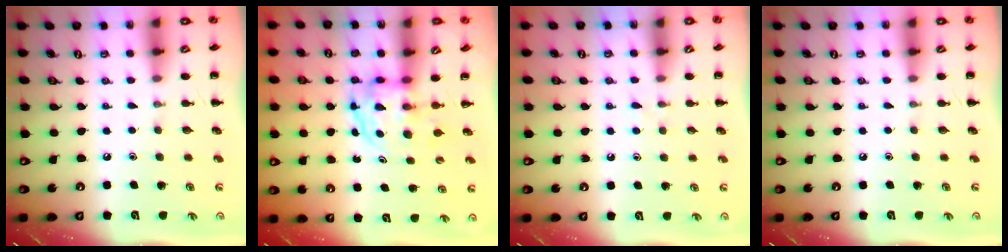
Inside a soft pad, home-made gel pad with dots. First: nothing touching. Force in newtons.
{"total": 3.8, "press": 3.8, "slide": 0.3}
{"total": 3.0, "press": 2.7, "slide": 1.2}
{"total": 0.0}